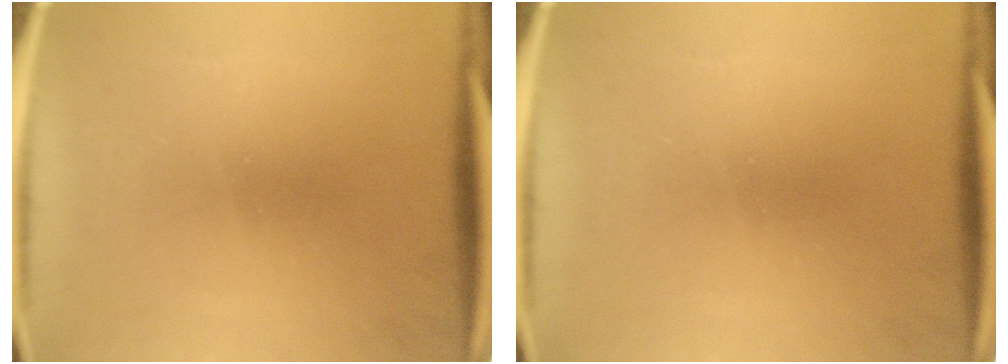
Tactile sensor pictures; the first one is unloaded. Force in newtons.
{"total": 0.0}